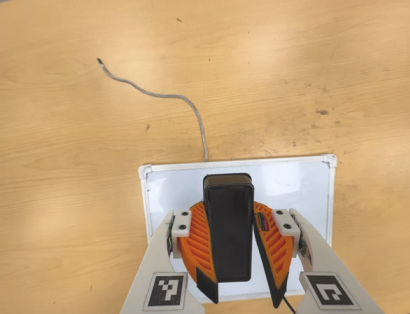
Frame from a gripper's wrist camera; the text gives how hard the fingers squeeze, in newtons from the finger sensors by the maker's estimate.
{"total": 10.5, "left": 9.5, "right": 11.5}